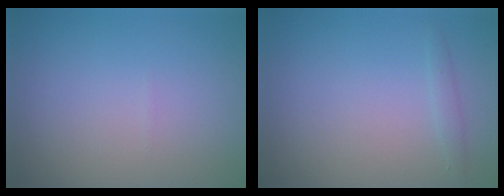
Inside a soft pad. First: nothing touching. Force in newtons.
{"total": 0.8, "press": 0.8, "slide": 0.0}